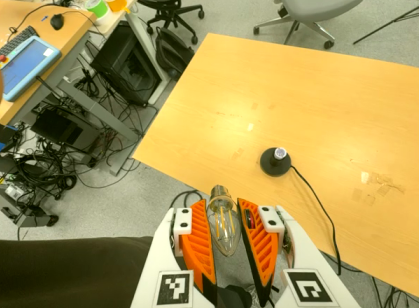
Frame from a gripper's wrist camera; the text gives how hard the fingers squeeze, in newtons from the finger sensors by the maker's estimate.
{"total": 9.7, "left": 9.7, "right": 9.8}